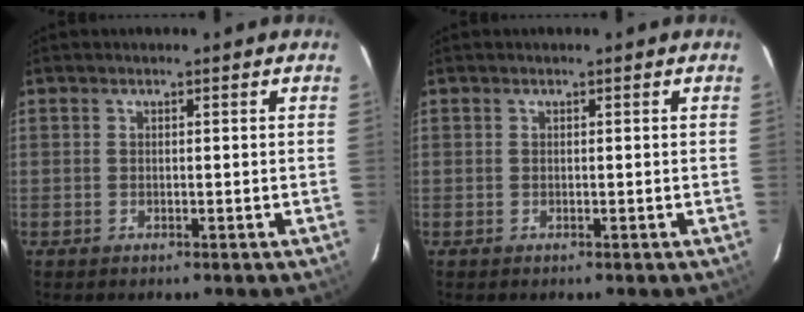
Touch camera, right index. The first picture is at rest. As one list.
[{"total": 0.0}]